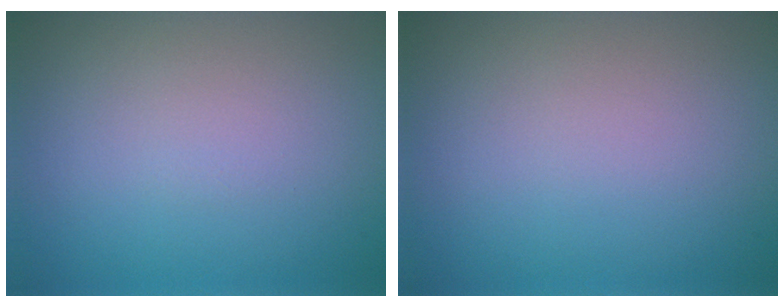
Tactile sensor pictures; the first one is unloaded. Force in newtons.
{"total": 0.0}